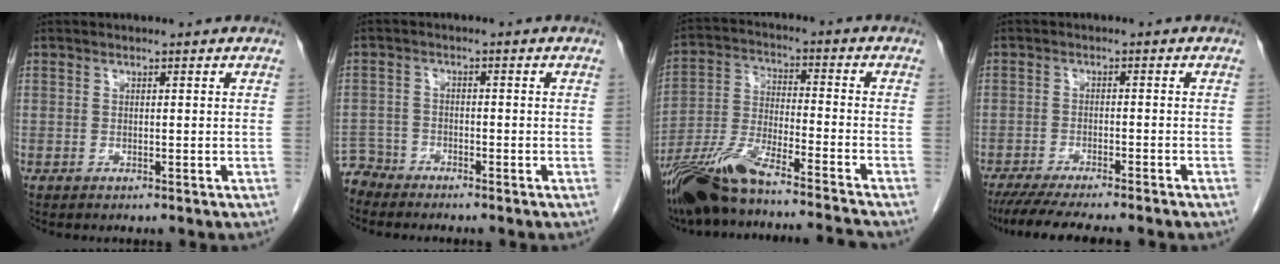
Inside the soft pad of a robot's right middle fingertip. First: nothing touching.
{"total": 3.7, "force": [-3.5, 0.7, -1.0], "torque": [0.020, -0.009, -0.067]}
{"total": 16.3, "force": [-14.2, -0.2, 8.1], "torque": [-0.177, -0.013, -0.257]}
{"total": 10.9, "force": [-9.4, 0.5, 5.7], "torque": [-0.075, -0.021, -0.141]}